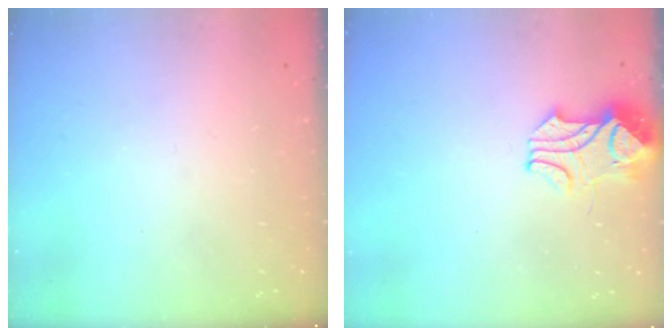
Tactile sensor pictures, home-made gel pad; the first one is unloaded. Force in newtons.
{"total": 2.6, "press": 2.4, "slide": 1.0}